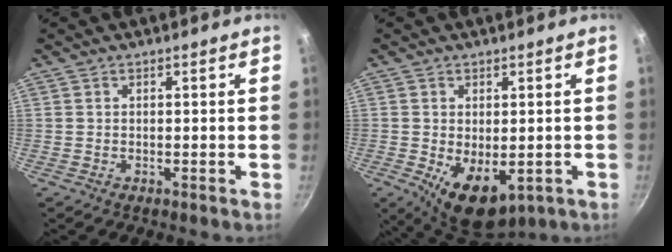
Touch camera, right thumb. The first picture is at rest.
{"total": 9.4, "force": [-2.1, 5.5, 7.3], "torque": [-0.095, -0.016, -0.016]}